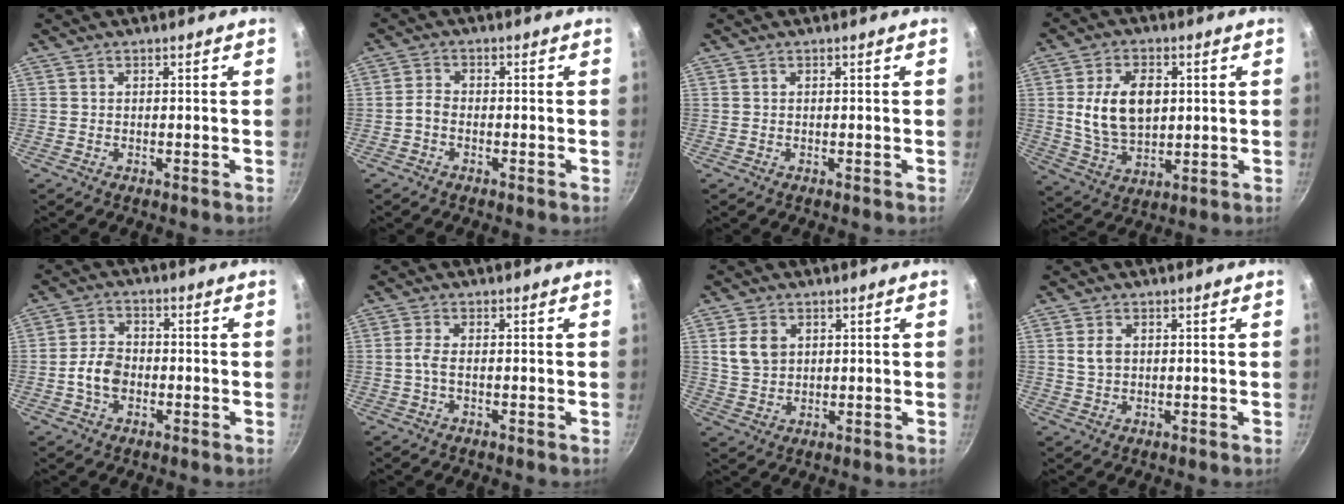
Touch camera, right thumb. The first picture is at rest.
{"total": 2.1, "force": [-1.1, 1.2, 1.3], "torque": [-0.030, 0.016, -0.029]}
{"total": 0.0}
{"total": 12.6, "force": [1.8, 8.0, 9.6], "torque": [-0.151, -0.008, 0.038]}
{"total": 5.9, "force": [-1.6, 4.3, 3.8], "torque": [-0.061, 0.023, -0.035]}
{"total": 2.3, "force": [-0.5, 0.8, 2.1], "torque": [-0.055, 0.006, -0.014]}
{"total": 5.8, "force": [1.8, 4.3, 3.4], "torque": [-0.051, -0.005, 0.038]}
{"total": 3.0, "force": [0.7, 2.1, 2.0], "torque": [-0.034, -0.001, 0.014]}